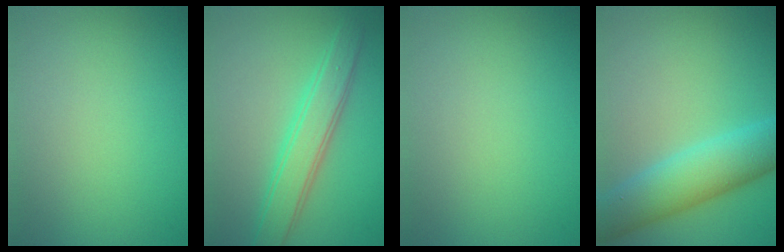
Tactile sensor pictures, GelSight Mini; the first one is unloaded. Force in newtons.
{"total": 3.9, "press": 3.9, "slide": 0.0}
{"total": 0.0}
{"total": 6.7, "press": 6.7, "slide": 0.0}